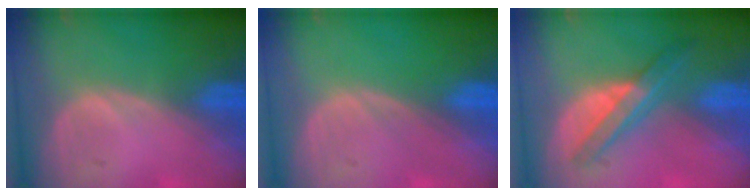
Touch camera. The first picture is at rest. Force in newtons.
{"total": 0.0}
{"total": 7.0, "press": 5.9, "slide": 3.7}